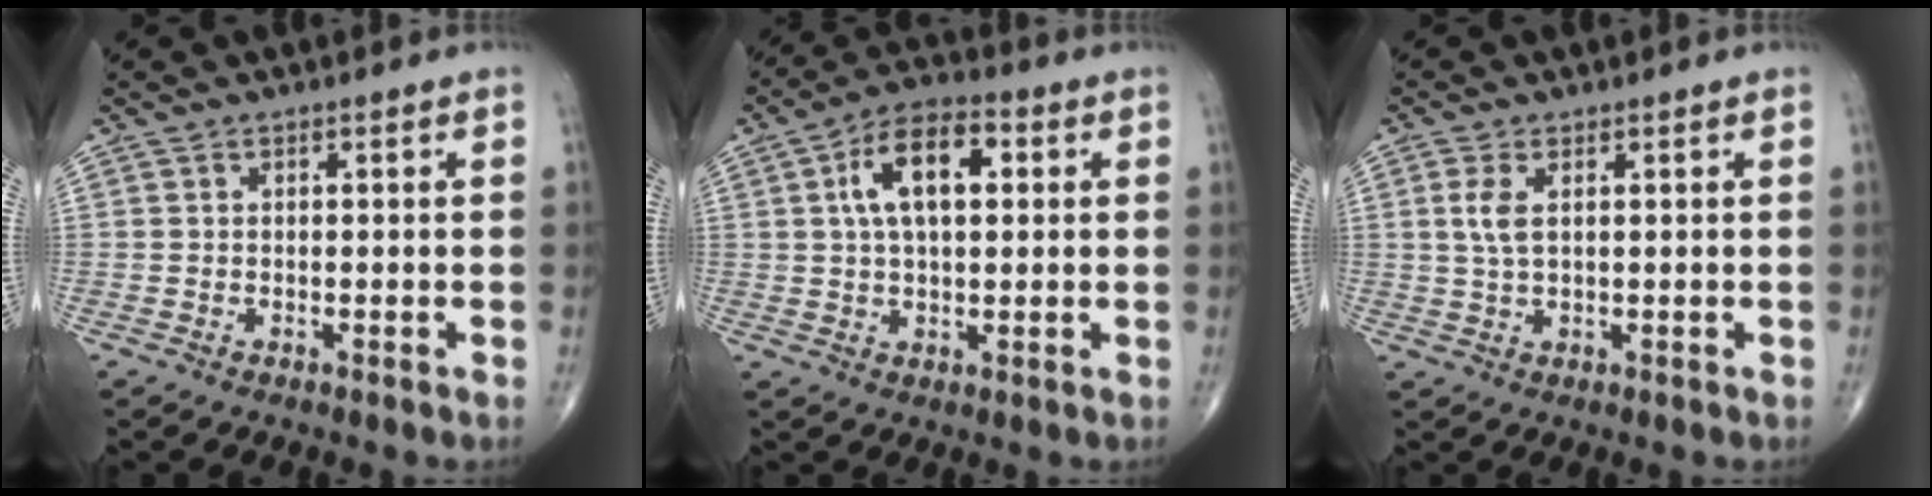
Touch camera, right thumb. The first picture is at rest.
{"total": 11.5, "force": [2.7, 5.9, 9.5], "torque": [-0.156, 0.017, 0.040]}
{"total": 3.8, "force": [1.1, 1.7, 3.2], "torque": [-0.075, 0.000, 0.024]}